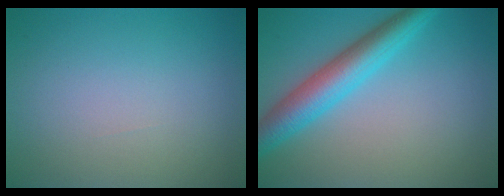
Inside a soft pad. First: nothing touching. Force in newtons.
{"total": 5.5, "press": 5.5, "slide": 0.1}